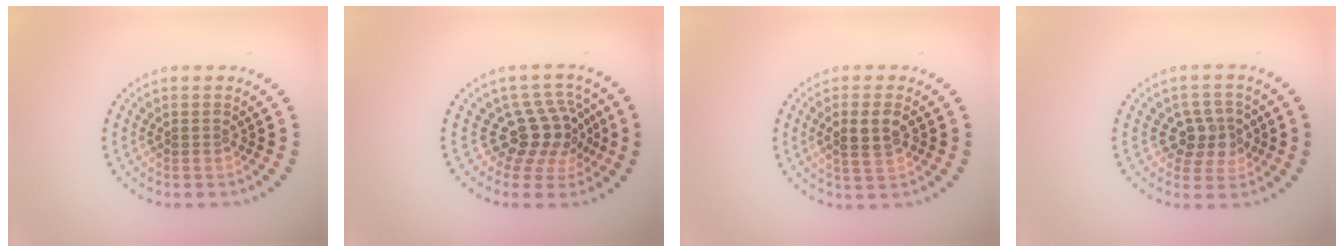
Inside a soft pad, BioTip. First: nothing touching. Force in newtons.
{"total": 4.1, "press": 3.0, "slide": 2.8}
{"total": 2.8, "press": 2.8, "slide": 0.4}
{"total": 3.1, "press": 2.8, "slide": 1.3}